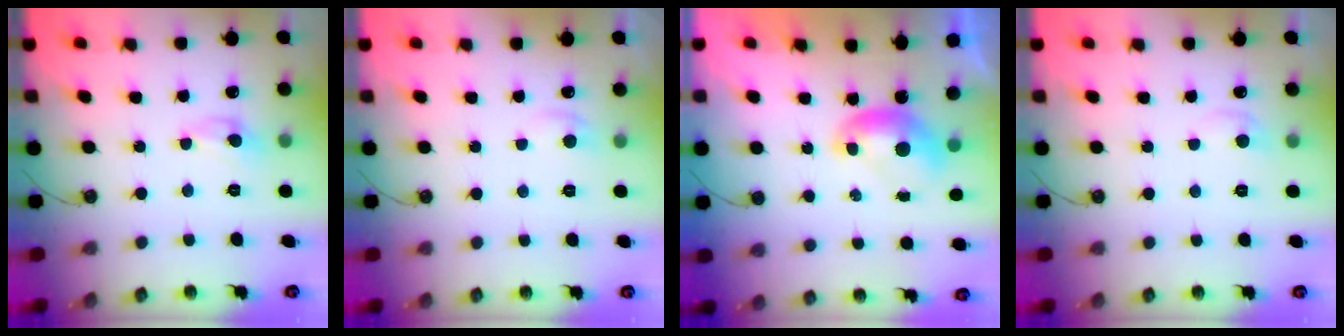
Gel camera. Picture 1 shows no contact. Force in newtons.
{"total": 1.0, "press": 0.6, "slide": 0.8}
{"total": 0.0}
{"total": 0.9, "press": 0.5, "slide": 0.7}